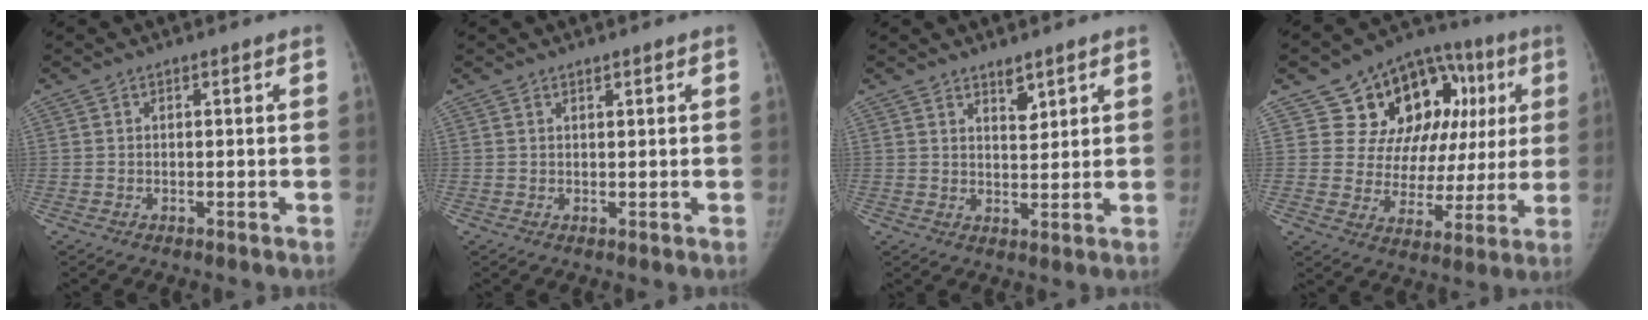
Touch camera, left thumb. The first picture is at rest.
{"total": 0.8, "force": [0.7, 0.2, 0.3], "torque": [-0.002, -0.005, 0.011]}
{"total": 3.4, "force": [2.5, 1.4, 1.9], "torque": [-0.017, -0.022, 0.045]}
{"total": 20.6, "force": [6.7, 14.5, 13.0], "torque": [-0.108, 0.019, 0.104]}